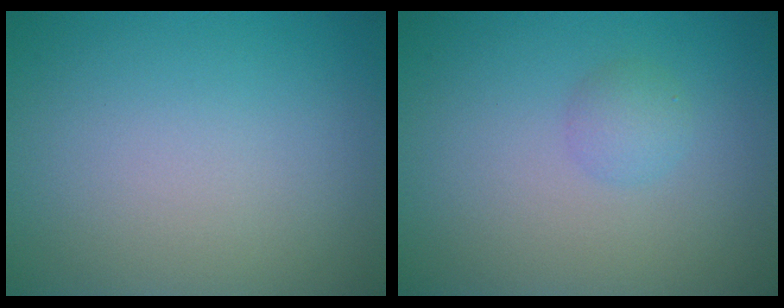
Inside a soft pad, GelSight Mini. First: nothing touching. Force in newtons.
{"total": 1.4, "press": 1.4, "slide": 0.1}